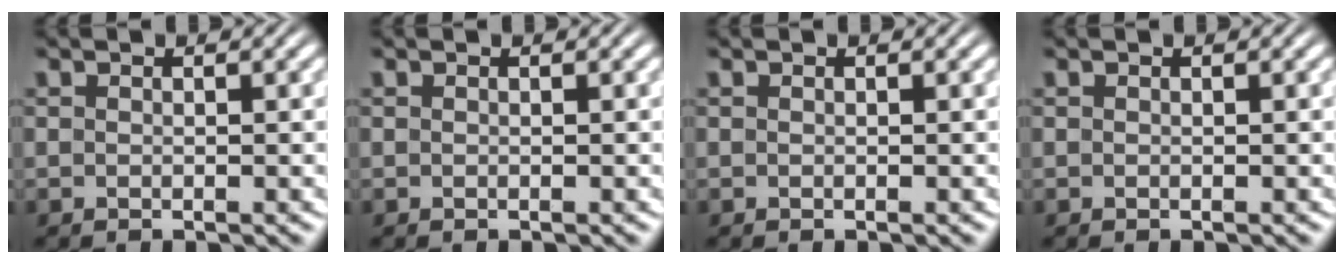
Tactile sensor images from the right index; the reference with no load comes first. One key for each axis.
{"total": 0.0}
{"total": 0.0}
{"total": 0.0}